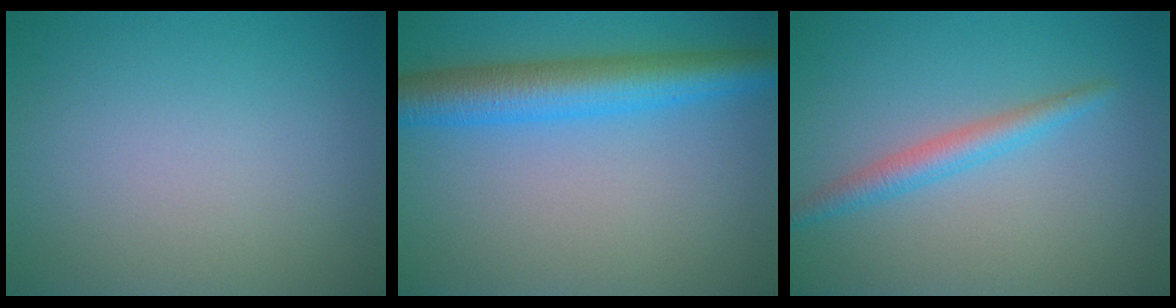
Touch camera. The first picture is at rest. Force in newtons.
{"total": 6.2, "press": 6.2, "slide": 0.2}
{"total": 2.4, "press": 2.4, "slide": 0.1}